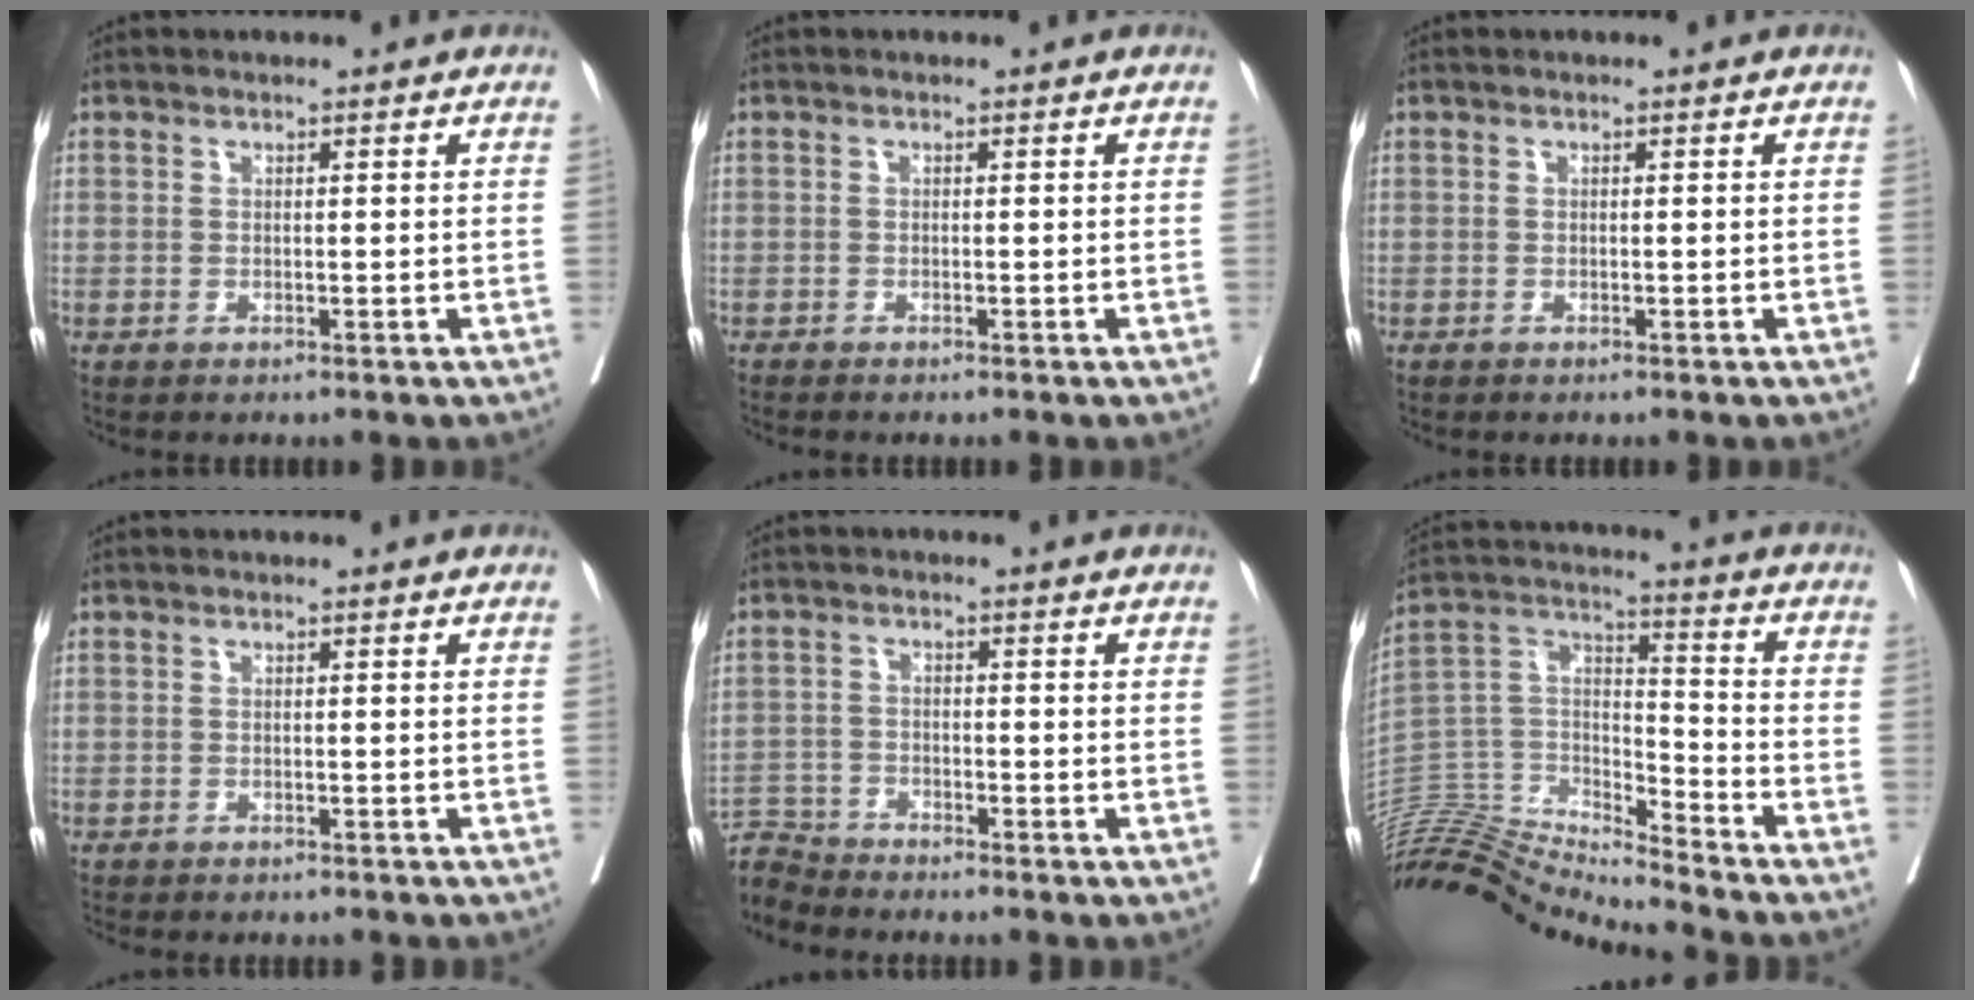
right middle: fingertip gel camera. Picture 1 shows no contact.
{"total": 0.8, "force": [-0.8, -0.1, 0.2], "torque": [-0.004, 0.000, -0.016]}
{"total": 0.0}
{"total": 5.4, "force": [-4.8, 1.2, 2.1], "torque": [-0.025, -0.006, -0.062]}
{"total": 5.0, "force": [-4.8, -0.3, -1.2], "torque": [0.026, -0.003, -0.094]}
{"total": 17.3, "force": [-16.9, -0.5, 3.4], "torque": [-0.056, 0.047, -0.315]}